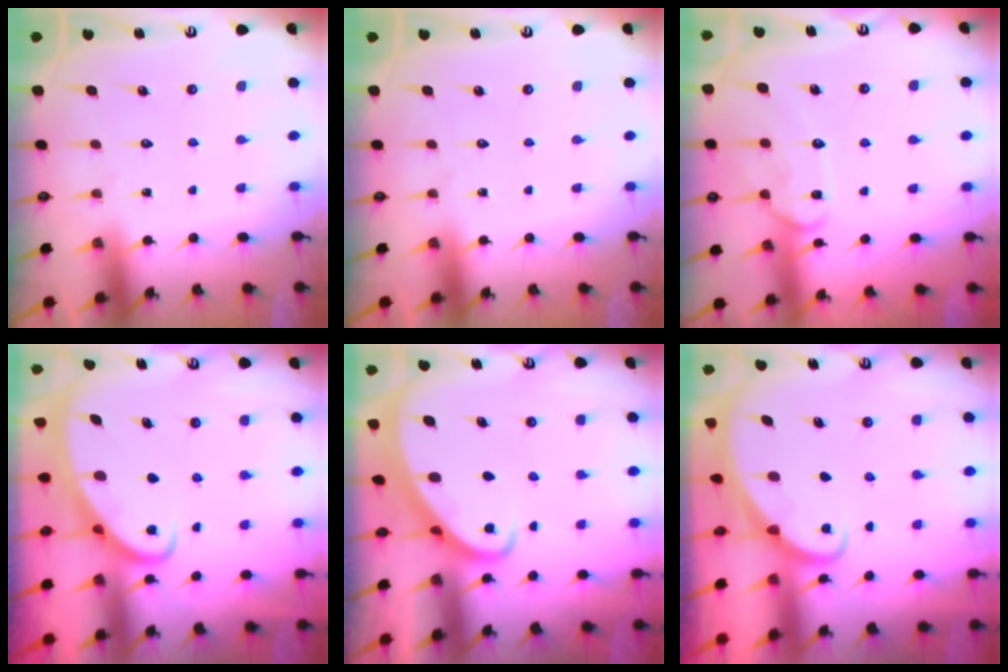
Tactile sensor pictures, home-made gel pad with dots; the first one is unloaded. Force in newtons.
{"total": 0.0}
{"total": 13.9, "press": 13.9, "slide": 1.1}
{"total": 2.5, "press": 2.5, "slide": 0.3}
{"total": 2.5, "press": 2.5, "slide": 0.2}
{"total": 1.7, "press": 1.7, "slide": 0.1}